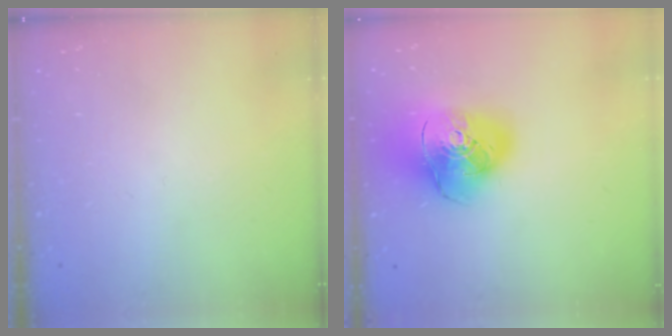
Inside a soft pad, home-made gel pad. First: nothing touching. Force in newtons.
{"total": 19.4, "press": 19.2, "slide": 2.5}